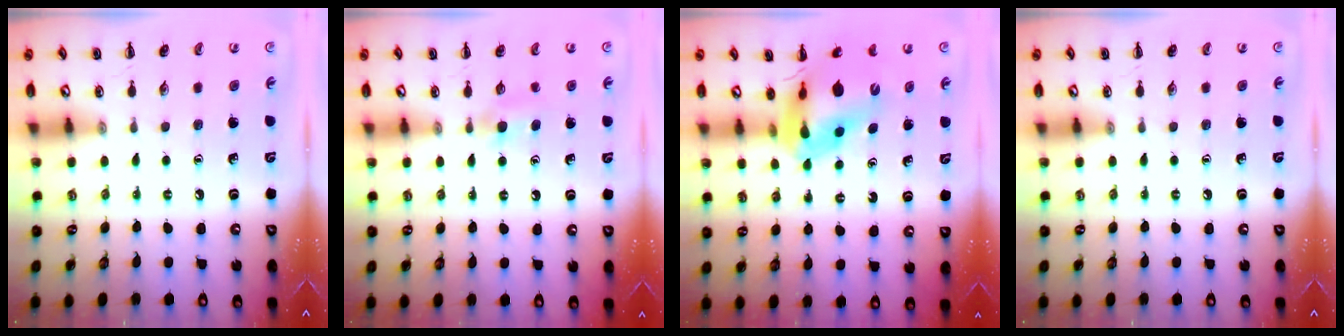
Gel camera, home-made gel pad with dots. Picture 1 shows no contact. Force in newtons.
{"total": 4.2, "press": 4.0, "slide": 1.5}
{"total": 12.0, "press": 11.4, "slide": 3.6}
{"total": 0.0}